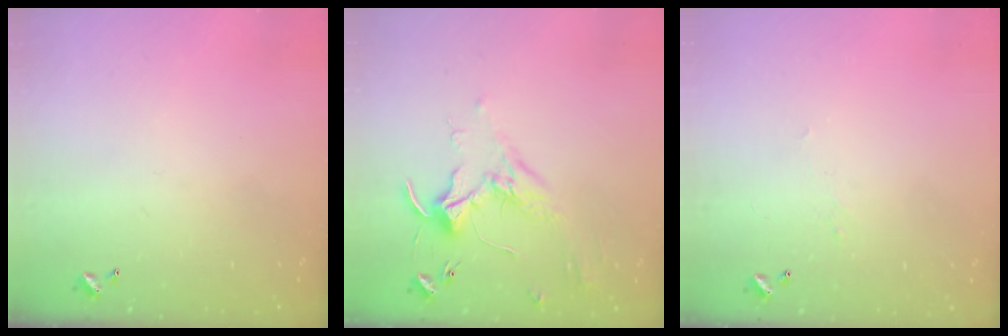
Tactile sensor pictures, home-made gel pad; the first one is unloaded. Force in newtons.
{"total": 1.8, "press": 1.8, "slide": 0.4}
{"total": 2.2, "press": 2.0, "slide": 0.8}